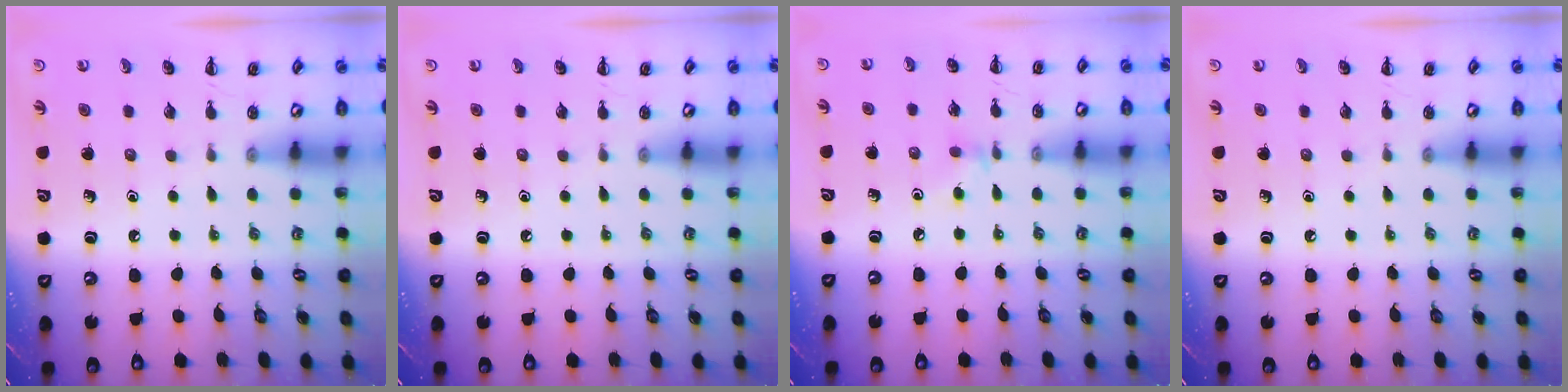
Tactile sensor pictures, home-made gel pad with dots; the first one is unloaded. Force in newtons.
{"total": 0.0}
{"total": 3.9, "press": 3.7, "slide": 1.4}
{"total": 0.0}